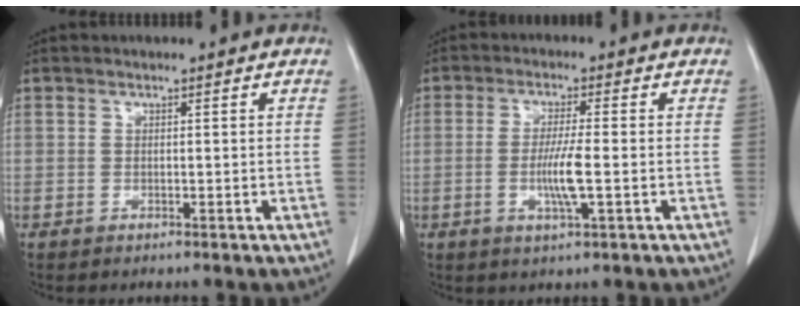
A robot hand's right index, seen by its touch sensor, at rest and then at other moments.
{"total": 5.7, "force": [-1.2, 0.1, 5.5], "torque": [-0.109, -0.011, -0.021]}